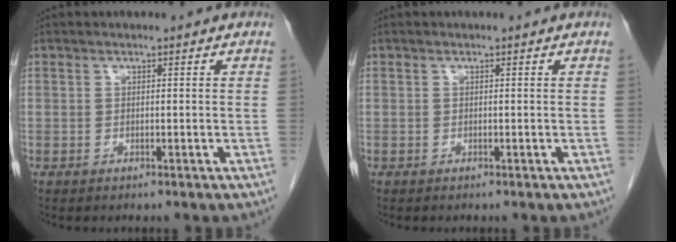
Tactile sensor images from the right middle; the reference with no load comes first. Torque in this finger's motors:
{"motor_torque": [0.10, -0.11, 0.08, 0.01]}